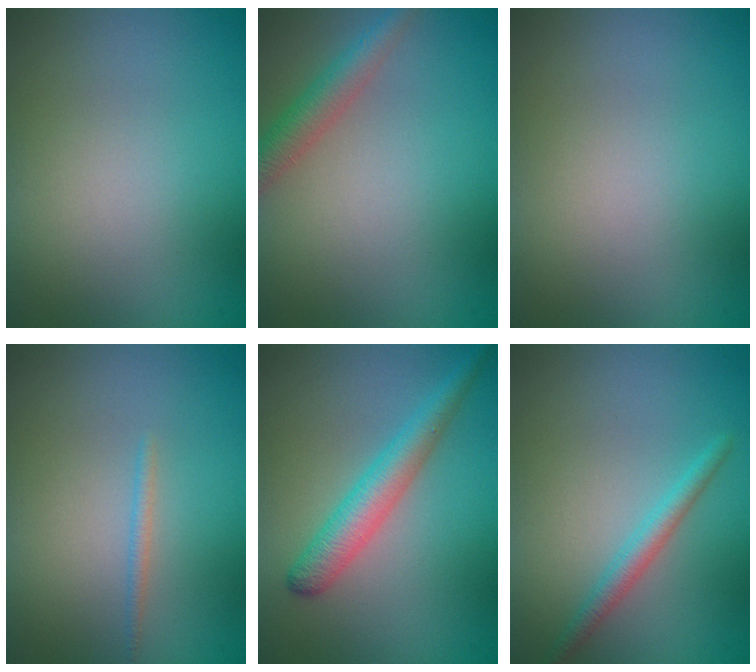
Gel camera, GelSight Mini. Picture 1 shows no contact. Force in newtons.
{"total": 2.6, "press": 2.6, "slide": 0.1}
{"total": 0.0}
{"total": 0.7, "press": 0.7, "slide": 0.1}
{"total": 2.8, "press": 2.8, "slide": 0.2}
{"total": 1.8, "press": 1.8, "slide": 0.1}